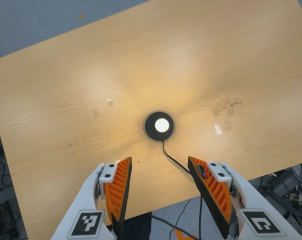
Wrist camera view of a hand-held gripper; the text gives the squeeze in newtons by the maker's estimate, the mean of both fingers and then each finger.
{"total": 0.0}